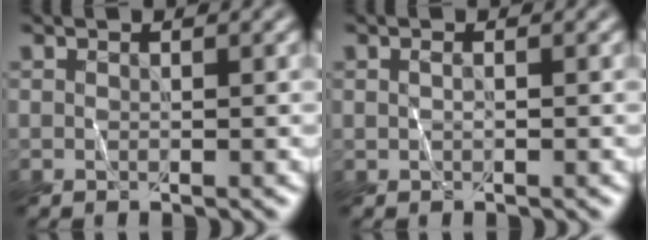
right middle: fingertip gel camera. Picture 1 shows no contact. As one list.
[{"total": 0.0}]